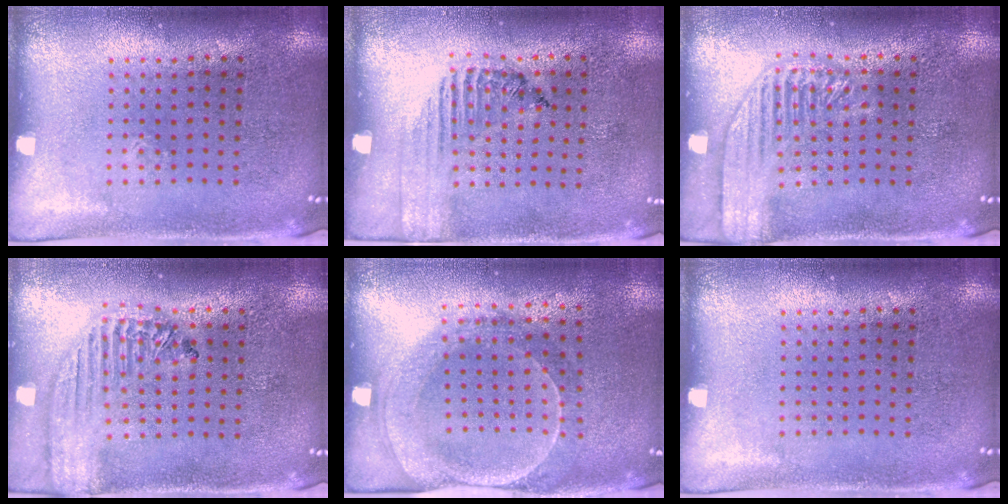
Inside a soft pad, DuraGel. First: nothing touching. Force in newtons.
{"total": 1.5, "press": 1.1, "slide": 1.0}
{"total": 1.8, "press": 1.7, "slide": 0.2}
{"total": 1.9, "press": 1.7, "slide": 0.7}
{"total": 1.8, "press": 1.8, "slide": 0.5}
{"total": 0.0}